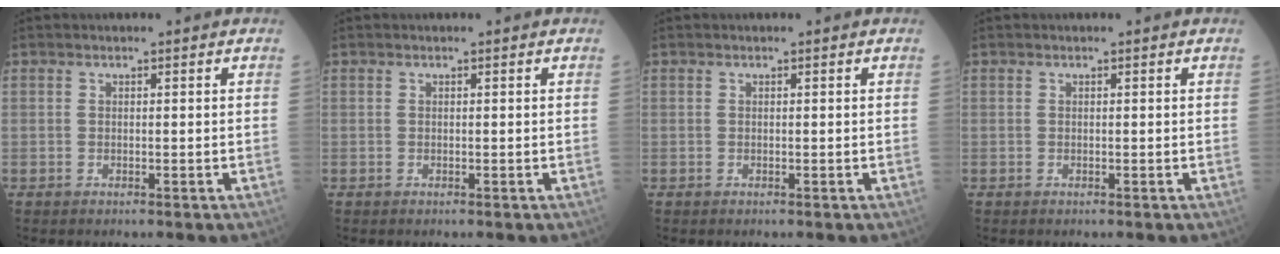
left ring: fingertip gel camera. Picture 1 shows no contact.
{"total": 0.0}
{"total": 0.0}
{"total": 0.0}